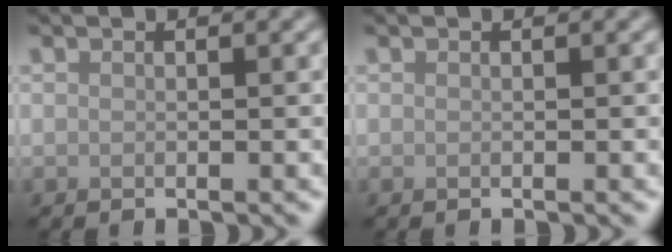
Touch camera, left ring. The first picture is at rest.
{"total": 0.0}